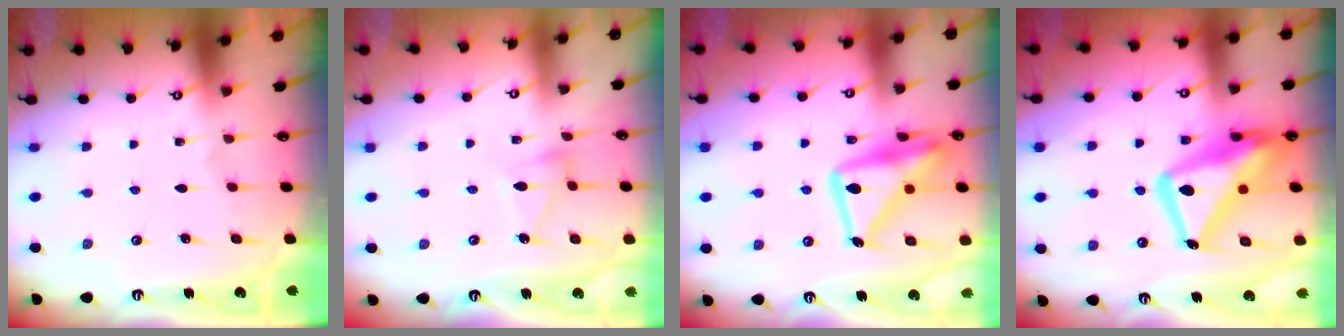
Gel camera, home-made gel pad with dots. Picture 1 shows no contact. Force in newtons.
{"total": 6.5, "press": 6.4, "slide": 0.5}
{"total": 18.9, "press": 18.8, "slide": 1.9}
{"total": 18.5, "press": 18.4, "slide": 1.8}